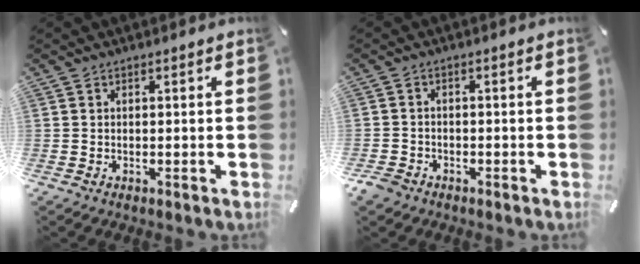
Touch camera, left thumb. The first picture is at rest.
{"total": 2.7, "force": [-1.9, 1.8, 0.7], "torque": [-0.025, 0.007, -0.042]}